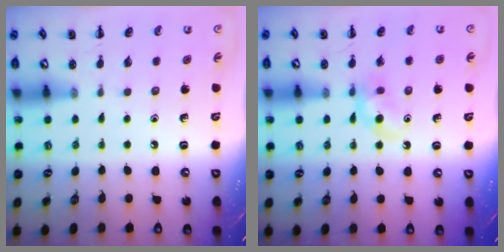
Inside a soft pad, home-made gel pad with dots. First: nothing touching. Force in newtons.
{"total": 6.6, "press": 6.4, "slide": 1.6}